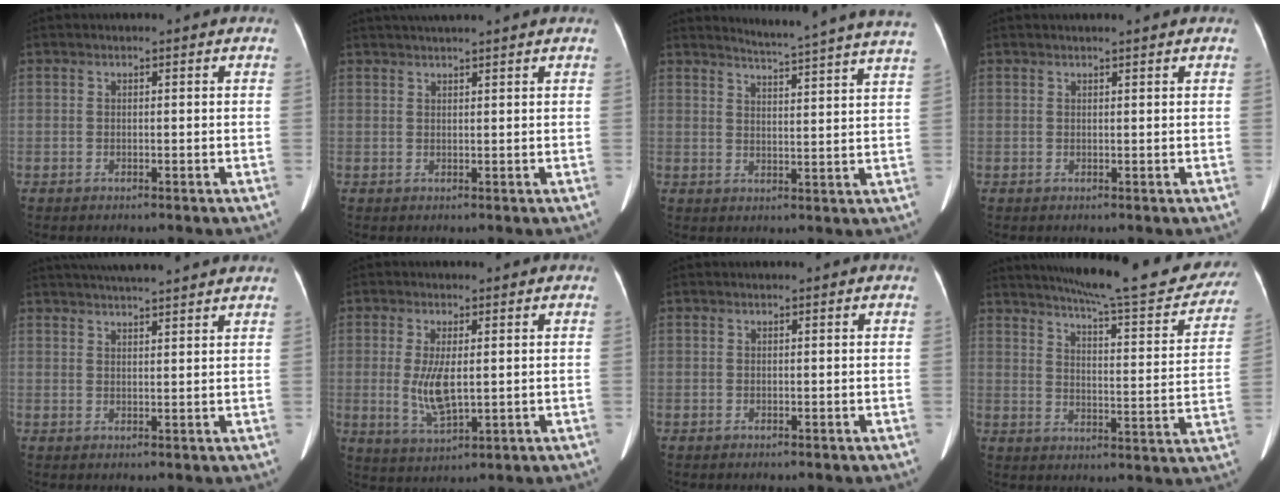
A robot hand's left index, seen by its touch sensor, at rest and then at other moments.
{"total": 5.4, "force": [4.7, -0.5, 2.5], "torque": [-0.036, 0.031, 0.068]}
{"total": 16.9, "force": [15.9, -2.0, 5.5], "torque": [-0.091, -0.074, 0.186]}
{"total": 2.4, "force": [2.1, 0.0, 1.1], "torque": [-0.013, 0.015, 0.026]}
{"total": 11.7, "force": [10.5, 0.5, 5.0], "torque": [-0.084, 0.029, 0.141]}
{"total": 5.9, "force": [0.2, 1.8, 5.7], "torque": [-0.122, -0.011, 0.009]}
{"total": 0.0}
{"total": 23.4, "force": [20.8, 2.9, 10.4], "torque": [-0.148, -0.045, 0.257]}